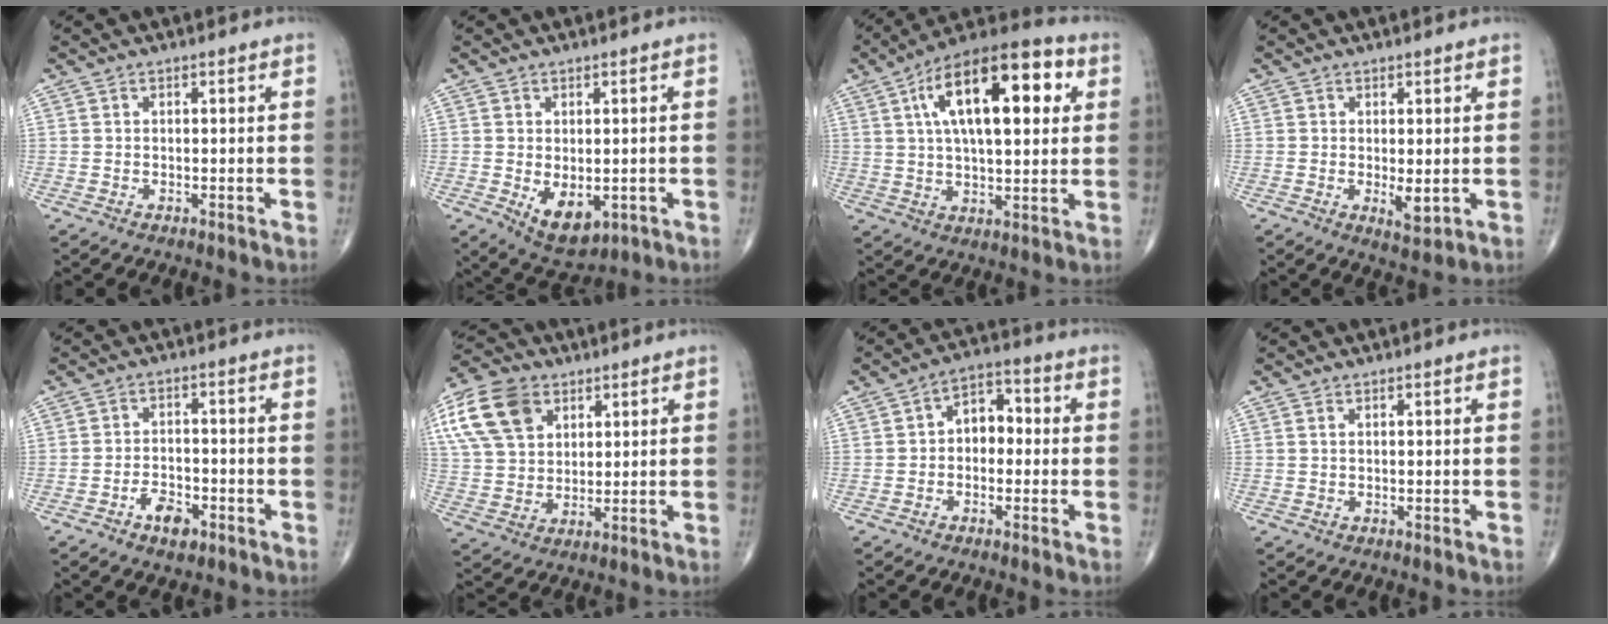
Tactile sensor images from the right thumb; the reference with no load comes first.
{"total": 7.4, "force": [-1.5, 4.4, 5.8], "torque": [-0.075, -0.011, -0.007]}
{"total": 21.2, "force": [6.2, 9.0, 18.2], "torque": [-0.277, 0.013, 0.089]}
{"total": 3.2, "force": [-0.2, 1.3, 2.9], "torque": [-0.042, -0.010, 0.002]}
{"total": 5.3, "force": [-2.9, 2.8, 3.4], "torque": [-0.044, 0.018, -0.047]}
{"total": 15.9, "force": [6.8, 11.0, 9.3], "torque": [-0.183, -0.001, 0.128]}
{"total": 6.4, "force": [-0.2, 4.5, 4.6], "torque": [-0.046, 0.026, -0.018]}
{"total": 0.5, "force": [0.2, 0.2, 0.4], "torque": [-0.012, 0.005, 0.005]}